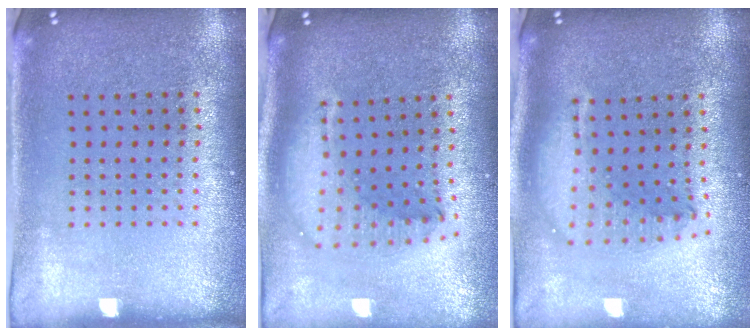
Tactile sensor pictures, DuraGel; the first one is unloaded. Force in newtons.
{"total": 2.2, "press": 1.7, "slide": 1.4}
{"total": 2.1, "press": 1.6, "slide": 1.3}